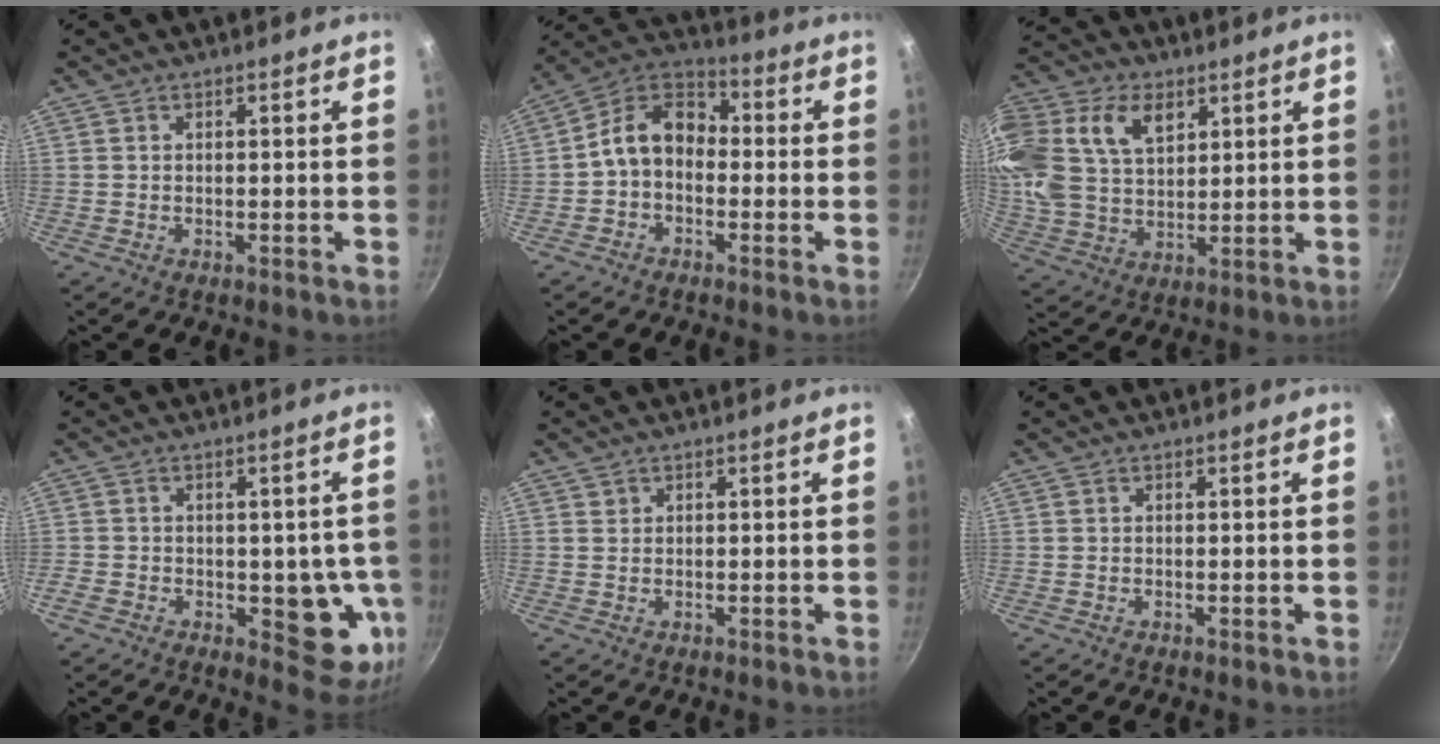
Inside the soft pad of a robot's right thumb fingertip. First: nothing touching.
{"total": 9.9, "force": [-1.3, 7.3, 6.6], "torque": [-0.090, 0.044, -0.049]}
{"total": 25.0, "force": [9.8, 17.0, 15.5], "torque": [-0.363, 0.039, 0.182]}
{"total": 11.4, "force": [-2.9, 6.7, 8.8], "torque": [-0.068, -0.002, -0.035]}
{"total": 0.6, "force": [0.4, 0.5, 0.0], "torque": [0.007, 0.004, 0.006]}
{"total": 0.0}